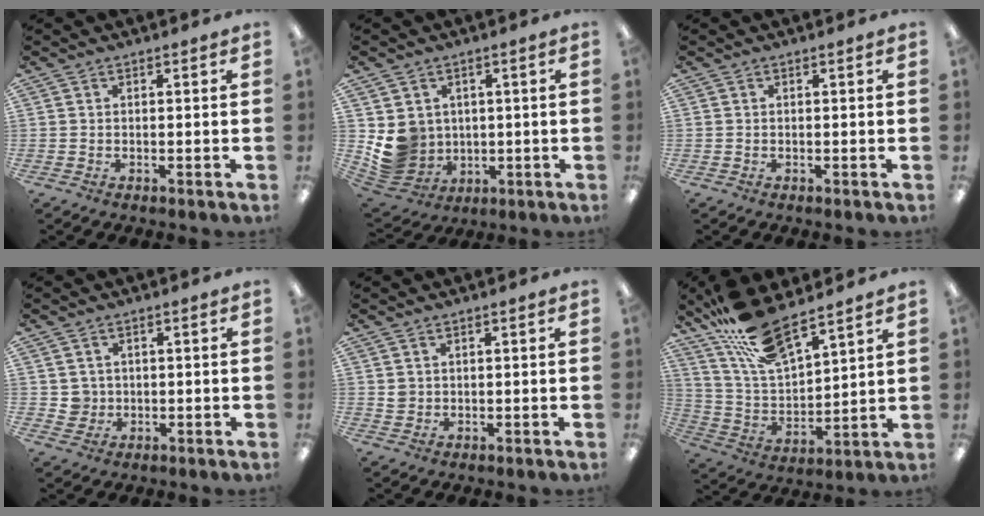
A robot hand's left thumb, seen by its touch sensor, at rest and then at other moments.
{"total": 8.7, "force": [1.0, 8.4, 2.2], "torque": [-0.068, -0.010, 0.031]}
{"total": 0.0}
{"total": 3.3, "force": [0.9, 3.2, 0.0], "torque": [-0.003, 0.004, 0.015]}
{"total": 2.0, "force": [0.9, 1.7, 0.5], "torque": [-0.012, 0.003, 0.017]}
{"total": 16.5, "force": [13.1, 5.1, 8.7], "torque": [-0.191, -0.065, 0.235]}